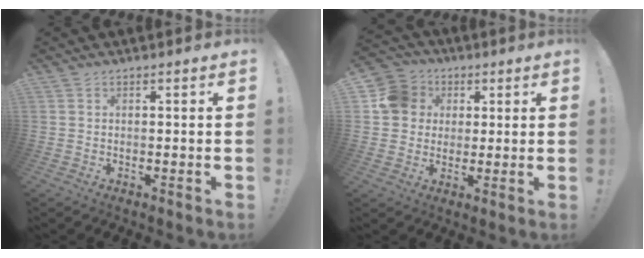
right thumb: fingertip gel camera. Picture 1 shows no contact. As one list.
[{"total": 11.6, "force": [2.3, 10.6, 4.1], "torque": [-0.052, 0.004, 0.049]}]